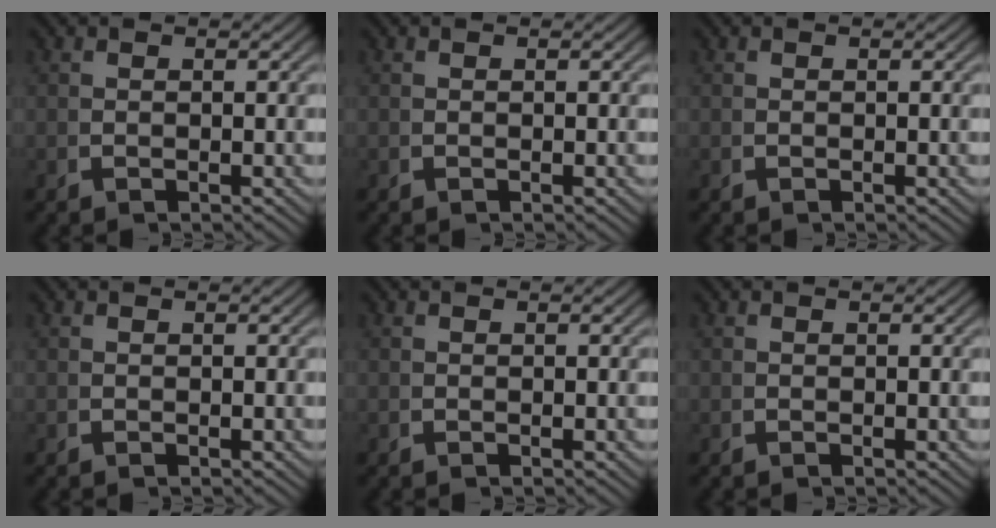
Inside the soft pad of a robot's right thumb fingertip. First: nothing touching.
{"total": 0.0}
{"total": 0.0}
{"total": 0.0}
{"total": 0.0}
{"total": 0.0}